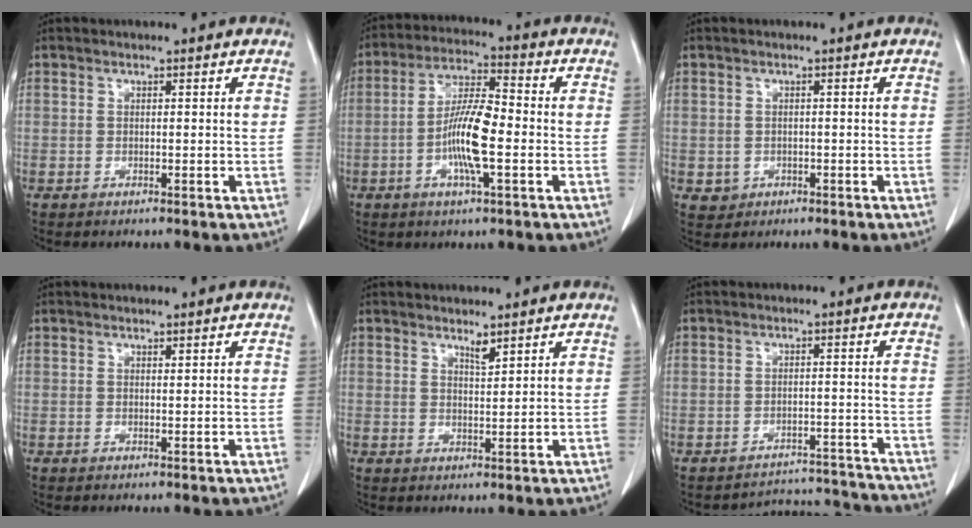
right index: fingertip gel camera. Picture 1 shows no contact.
{"total": 9.9, "force": [-2.3, 1.6, 9.5], "torque": [-0.183, 0.003, -0.049]}
{"total": 1.9, "force": [-0.4, 1.9, 0.2], "torque": [0.006, 0.006, 0.002]}
{"total": 0.0}
{"total": 1.8, "force": [1.5, 0.1, 1.0], "torque": [-0.019, -0.007, 0.030]}
{"total": 8.9, "force": [-8.5, 1.8, -1.9], "torque": [0.039, 0.041, -0.099]}